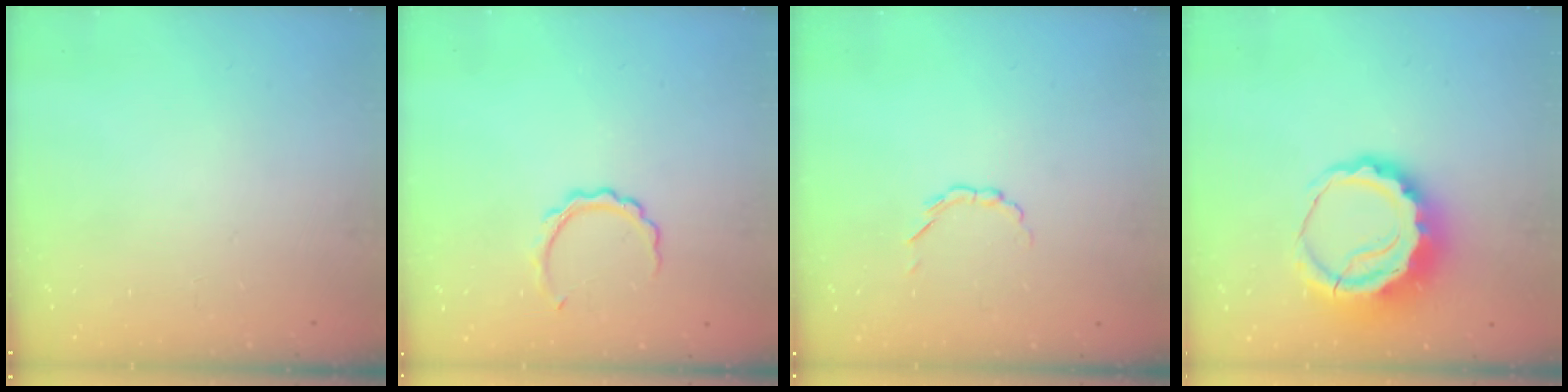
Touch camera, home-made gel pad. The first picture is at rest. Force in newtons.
{"total": 4.8, "press": 4.8, "slide": 0.2}
{"total": 2.1, "press": 1.9, "slide": 0.7}
{"total": 10.2, "press": 10.1, "slide": 1.7}